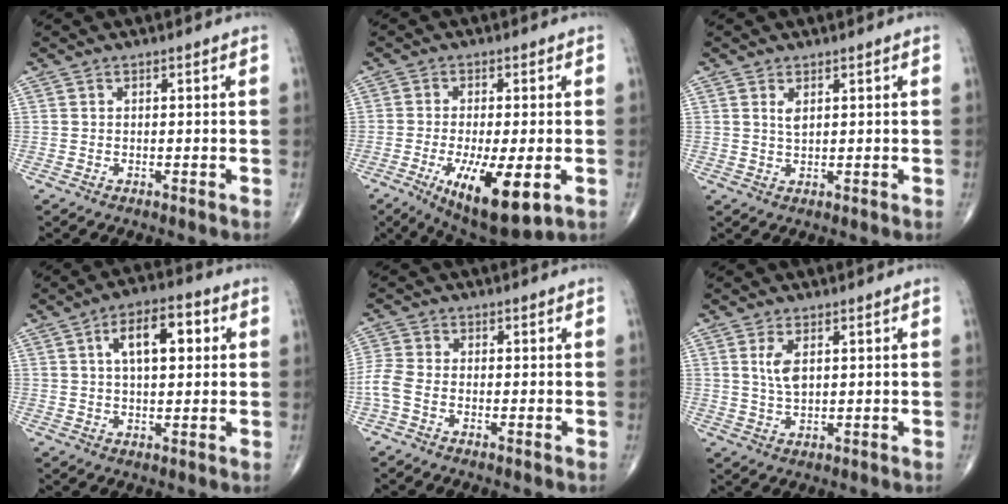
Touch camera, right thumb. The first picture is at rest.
{"total": 13.6, "force": [-4.6, 4.3, 12.1], "torque": [-0.204, -0.021, -0.061]}
{"total": 1.8, "force": [0.8, 0.7, 1.4], "torque": [-0.025, -0.005, 0.020]}
{"total": 10.0, "force": [2.7, 4.7, 8.4], "torque": [-0.119, 0.013, 0.037]}
{"total": 3.9, "force": [-1.6, 1.8, 3.0], "torque": [-0.090, 0.004, -0.046]}
{"total": 4.3, "force": [1.3, 2.0, 3.5], "torque": [-0.070, -0.007, 0.032]}